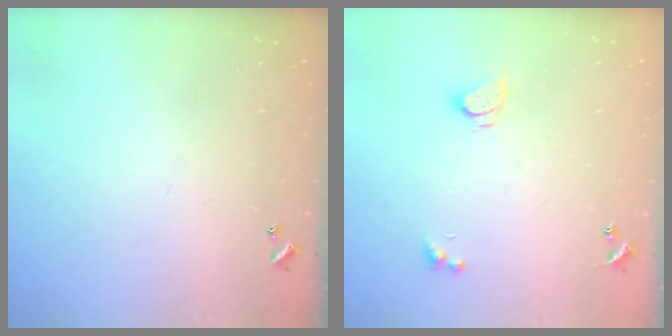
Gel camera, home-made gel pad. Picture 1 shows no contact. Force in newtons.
{"total": 2.7, "press": 2.7, "slide": 0.3}